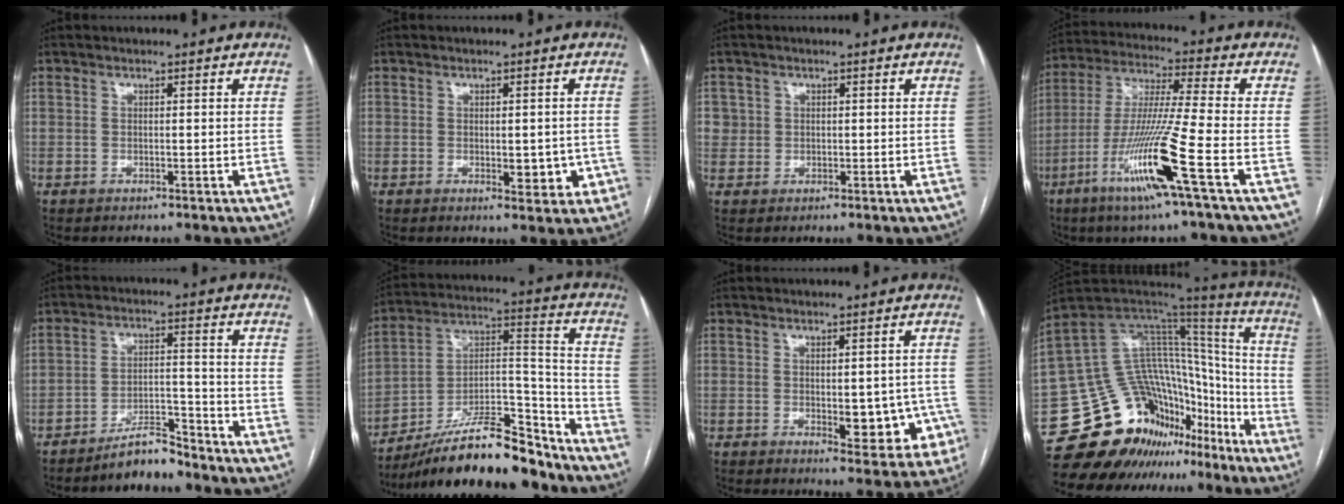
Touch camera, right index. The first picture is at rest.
{"total": 4.6, "force": [-1.1, 2.2, 3.8], "torque": [-0.039, 0.002, -0.007]}
{"total": 2.2, "force": [0.5, 2.2, -0.1], "torque": [0.018, 0.005, 0.005]}
{"total": 14.9, "force": [-6.5, -1.6, 13.3], "torque": [-0.270, -0.023, -0.128]}
{"total": 5.9, "force": [-5.4, 1.3, 2.0], "torque": [-0.029, 0.005, -0.098]}
{"total": 21.9, "force": [-18.6, 4.6, 10.6], "torque": [-0.168, 0.024, -0.312]}
{"total": 8.4, "force": [-1.8, 4.0, 7.2], "torque": [-0.070, 0.007, -0.014]}
{"total": 23.1, "force": [-17.1, 13.0, 8.4], "torque": [-0.143, 0.088, -0.265]}